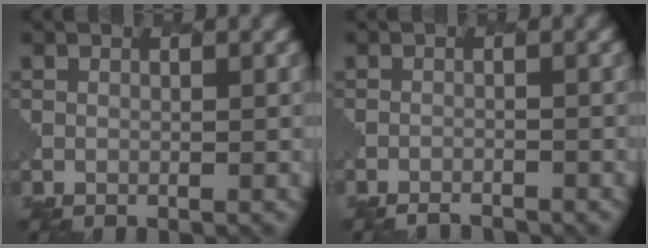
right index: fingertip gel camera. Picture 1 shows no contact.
{"total": 2.6, "force": [-2.6, 0.5, 0.2], "torque": [0.005, 0.003, -0.036]}